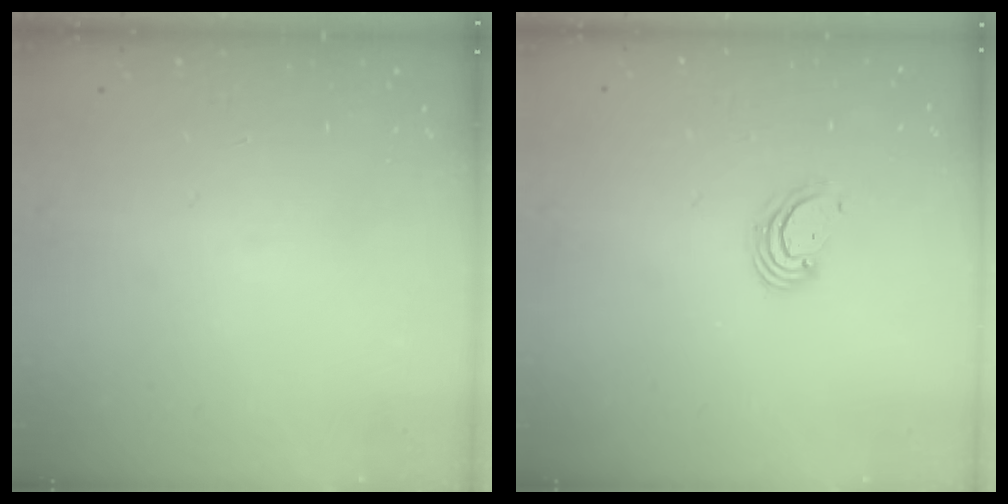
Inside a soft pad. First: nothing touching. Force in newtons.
{"total": 2.4, "press": 2.4, "slide": 0.2}